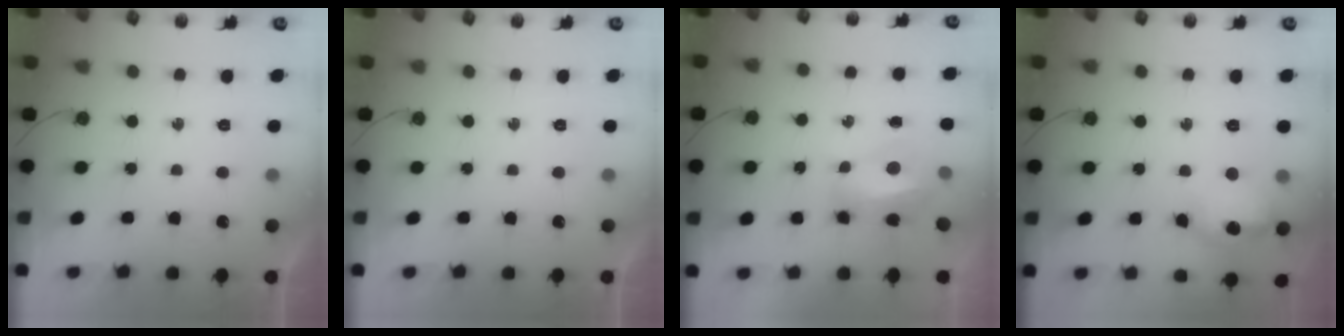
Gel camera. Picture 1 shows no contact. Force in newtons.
{"total": 0.0}
{"total": 8.0, "press": 7.9, "slide": 0.9}
{"total": 13.1, "press": 13.1, "slide": 1.0}